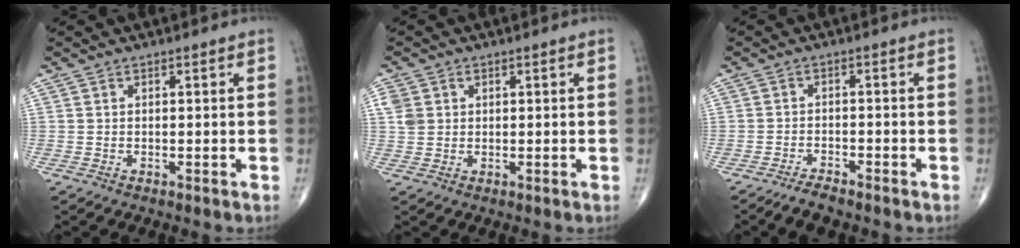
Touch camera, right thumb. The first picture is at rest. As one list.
[{"total": 3.4, "force": [0.9, 2.9, 1.6], "torque": [-0.025, 0.003, 0.021]}, {"total": 3.3, "force": [-3.1, 0.6, 1.0], "torque": [-0.027, 0.008, -0.056]}]